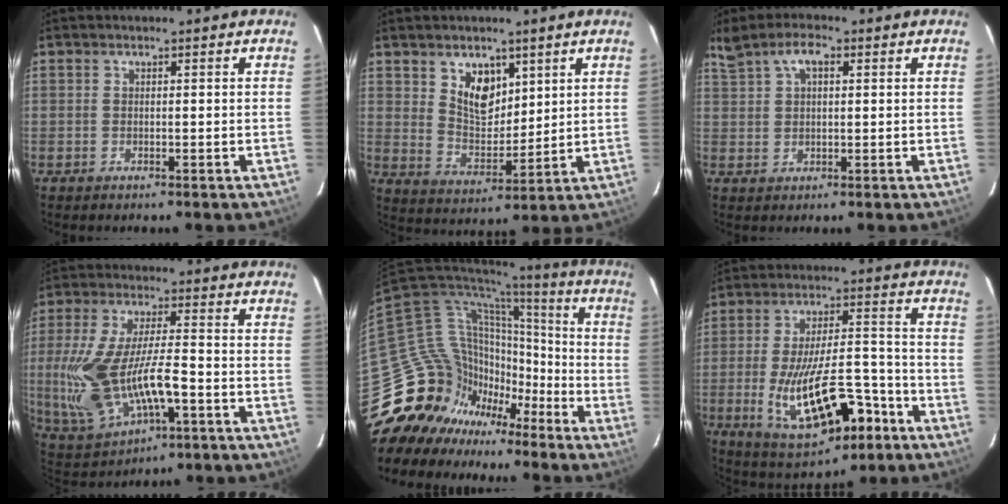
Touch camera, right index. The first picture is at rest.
{"total": 8.3, "force": [4.3, 5.2, 4.8], "torque": [-0.075, 0.001, 0.088]}
{"total": 5.2, "force": [2.8, 2.3, 3.8], "torque": [-0.071, 0.014, 0.052]}
{"total": 19.1, "force": [-4.0, 8.3, 16.7], "torque": [-0.357, -0.012, -0.055]}
{"total": 22.1, "force": [-13.3, 16.1, 7.3], "torque": [-0.176, 0.018, -0.218]}
{"total": 18.8, "force": [-7.8, 7.7, 15.3], "torque": [-0.287, -0.011, -0.097]}